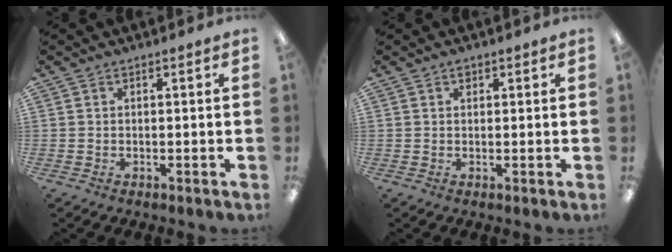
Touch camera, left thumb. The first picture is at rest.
{"total": 1.3, "force": [0.7, 0.9, 0.6], "torque": [-0.006, -0.001, 0.011]}